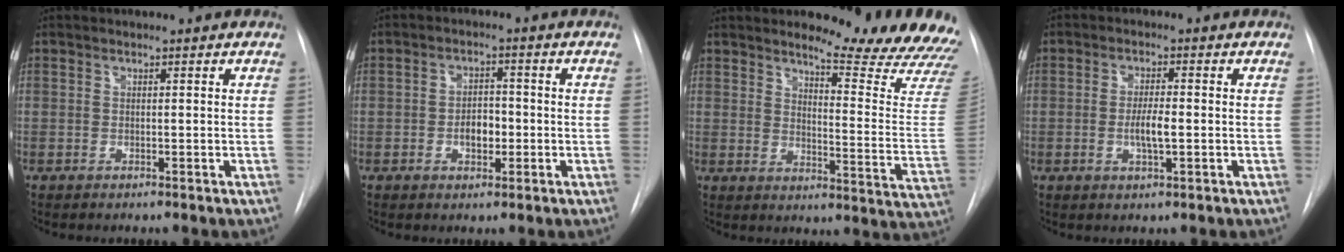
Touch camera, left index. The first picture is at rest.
{"total": 3.8, "force": [-0.9, 2.2, 2.9], "torque": [-0.045, 0.006, -0.013]}
{"total": 17.4, "force": [16.3, 0.9, 6.1], "torque": [-0.070, -0.133, 0.179]}
{"total": 3.8, "force": [-0.6, 0.8, 3.7], "torque": [-0.070, -0.002, -0.010]}